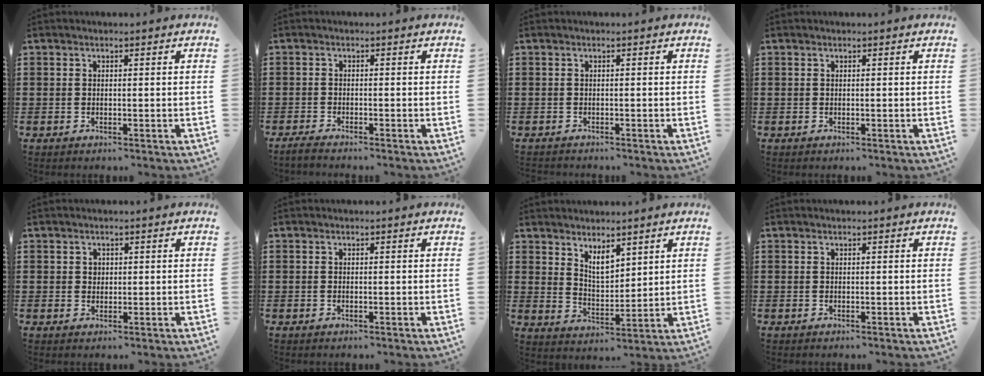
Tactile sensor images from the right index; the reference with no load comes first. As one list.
[{"total": 1.4, "force": [-1.4, 0.0, 0.2], "torque": [-0.007, 0.001, -0.027]}, {"total": 0.5, "force": [-0.5, 0.1, -0.1], "torque": [-0.001, 0.001, -0.011]}, {"total": 0.0}, {"total": 1.2, "force": [0.4, 1.0, 0.4], "torque": [-0.011, 0.005, 0.008]}, {"total": 0.0}, {"total": 4.6, "force": [3.3, 2.0, 2.6], "torque": [-0.052, -0.007, 0.058]}, {"total": 0.0}]